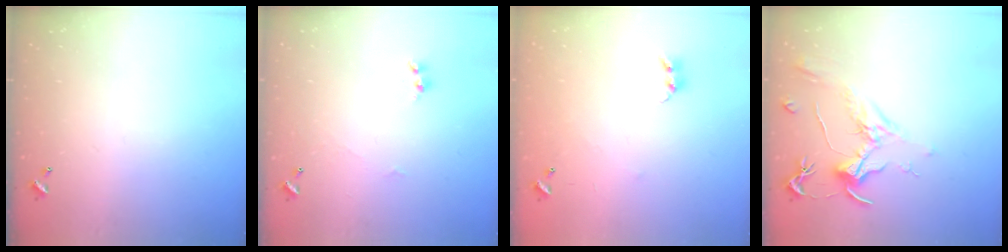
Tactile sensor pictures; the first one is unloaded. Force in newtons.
{"total": 1.6, "press": 1.6, "slide": 0.2}
{"total": 5.1, "press": 4.9, "slide": 1.1}
{"total": 2.0, "press": 1.7, "slide": 0.9}